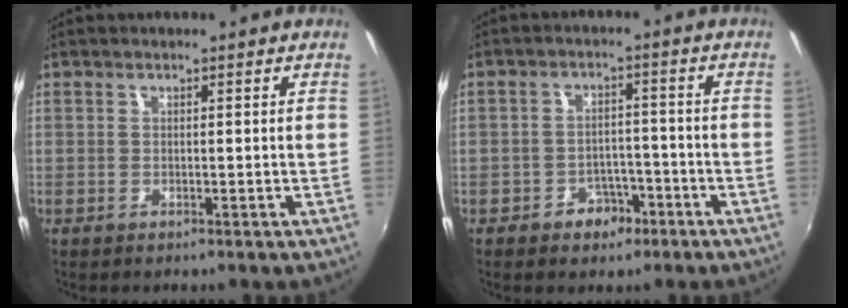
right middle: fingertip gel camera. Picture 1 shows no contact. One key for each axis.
{"total": 5.0, "fx": -3.2, "fy": 3.5, "fz": 1.6, "tx": -0.036, "ty": 0.011, "tz": -0.037}